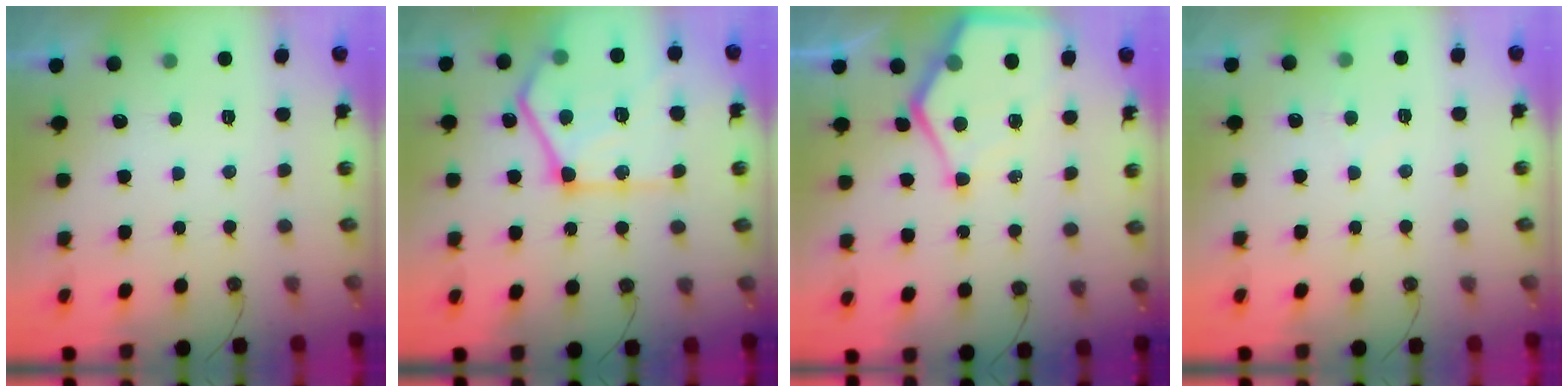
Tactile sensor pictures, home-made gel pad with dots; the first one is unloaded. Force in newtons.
{"total": 25.7, "press": 25.7, "slide": 1.9}
{"total": 11.2, "press": 11.2, "slide": 1.2}
{"total": 4.8, "press": 4.7, "slide": 0.6}